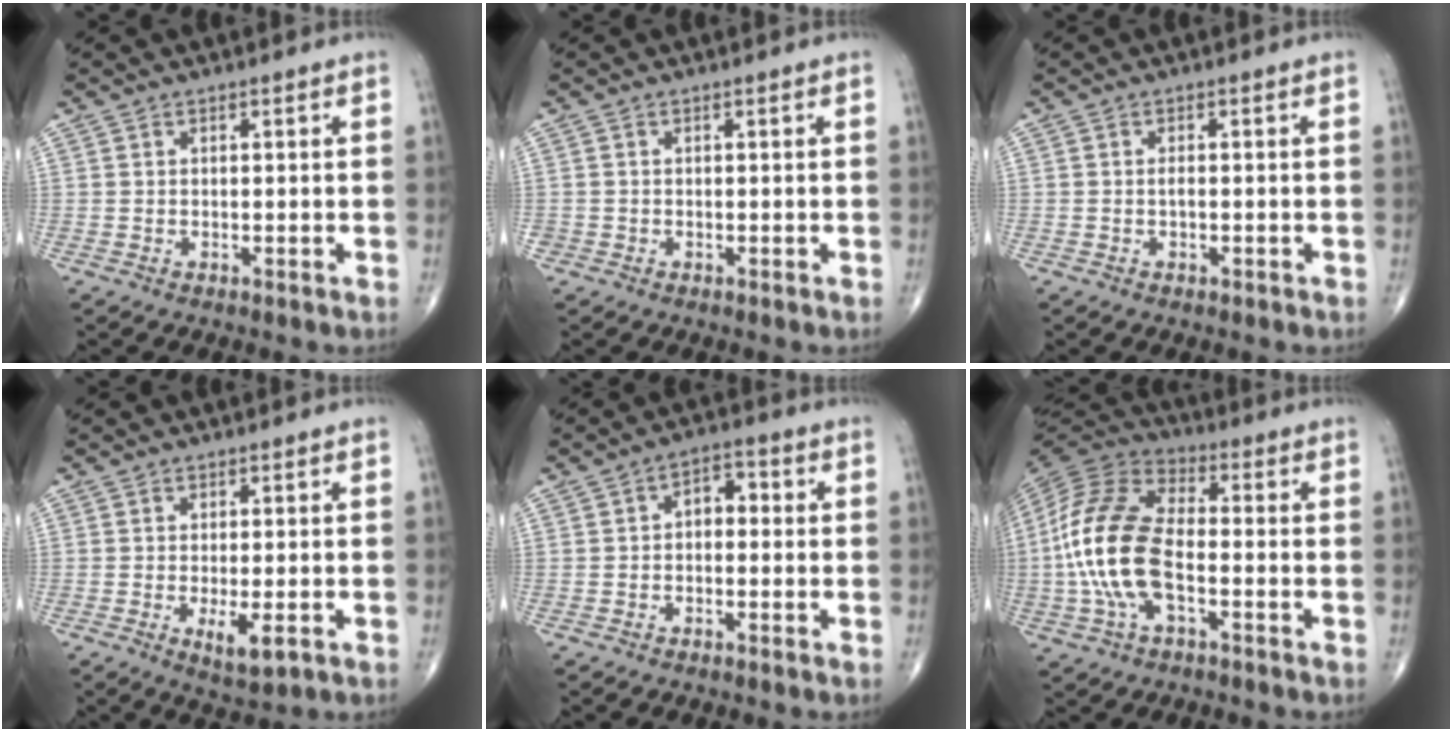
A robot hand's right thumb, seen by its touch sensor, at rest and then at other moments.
{"total": 0.5, "force": [-0.2, 0.5, 0.0], "torque": [0.003, 0.004, -0.006]}
{"total": 0.9, "force": [-0.2, 0.5, 0.7], "torque": [-0.009, 0.002, -0.005]}
{"total": 4.8, "force": [-1.6, 1.5, 4.3], "torque": [-0.069, -0.011, -0.022]}
{"total": 4.5, "force": [-0.1, 3.0, 3.4], "torque": [-0.031, 0.021, -0.015]}
{"total": 16.8, "force": [-2.9, 8.5, 14.2], "torque": [-0.296, 0.030, -0.060]}